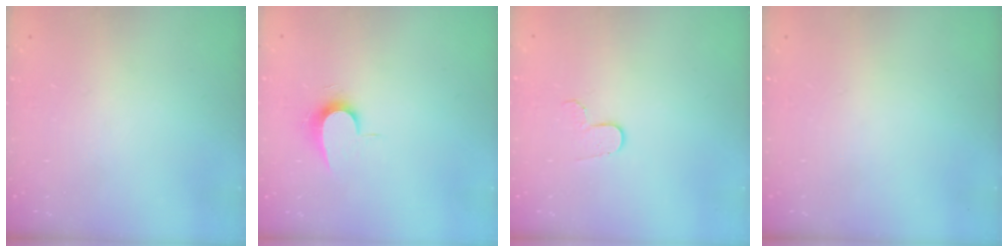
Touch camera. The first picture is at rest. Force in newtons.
{"total": 6.9, "press": 6.9, "slide": 0.6}
{"total": 4.5, "press": 4.5, "slide": 0.3}
{"total": 0.0}